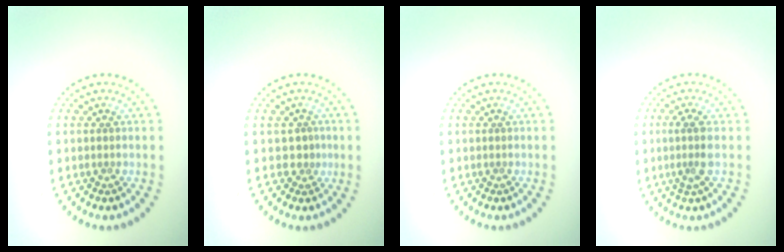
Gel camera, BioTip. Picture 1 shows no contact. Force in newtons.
{"total": 1.2, "press": 0.6, "slide": 1.0}
{"total": 0.0}
{"total": 2.2, "press": 1.8, "slide": 1.3}